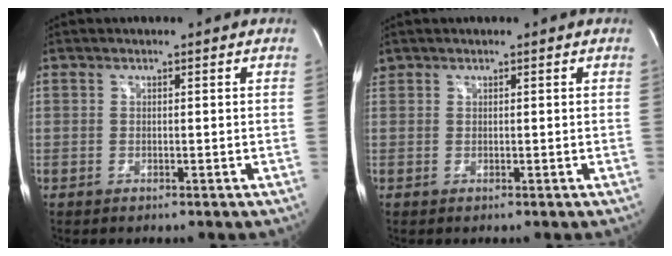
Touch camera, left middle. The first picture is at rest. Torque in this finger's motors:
{"motor_torque": [0.04, -0.02, 0.08, 0.02]}